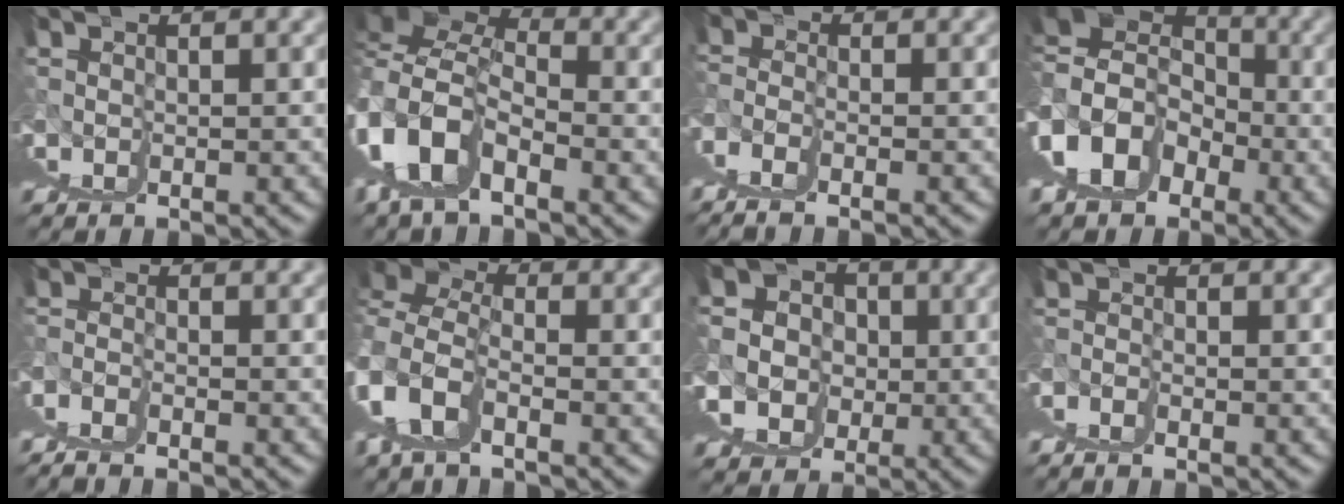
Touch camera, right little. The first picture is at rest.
{"total": 2.4, "force": [0.5, -1.2, 2.0], "torque": [-0.033, 0.009, 0.013]}
{"total": 2.7, "force": [1.6, -1.4, 1.7], "torque": [-0.021, 0.015, 0.029]}
{"total": 7.1, "force": [0.9, 5.1, 4.9], "torque": [-0.076, -0.008, 0.028]}
{"total": 2.2, "force": [0.5, -1.9, 0.9], "torque": [-0.005, 0.013, 0.013]}
{"total": 2.2, "force": [0.9, -0.9, 1.7], "torque": [-0.015, 0.015, 0.015]}
{"total": 6.5, "force": [0.9, 5.2, 3.8], "torque": [-0.063, -0.029, 0.023]}
{"total": 1.9, "force": [0.2, -1.8, -0.2], "torque": [0.012, 0.013, 0.005]}